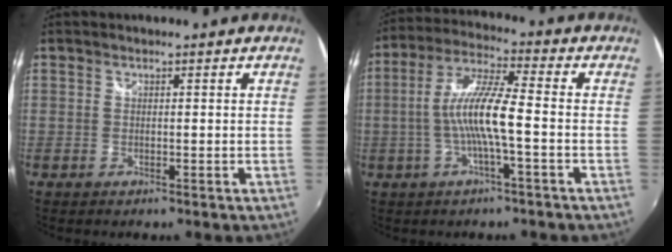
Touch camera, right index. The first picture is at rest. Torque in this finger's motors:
{"motor_torque": [1.57, -0.44, 0.88, 0.21]}